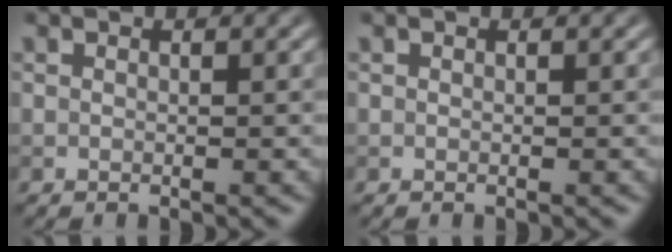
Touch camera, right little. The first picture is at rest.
{"total": 0.0}